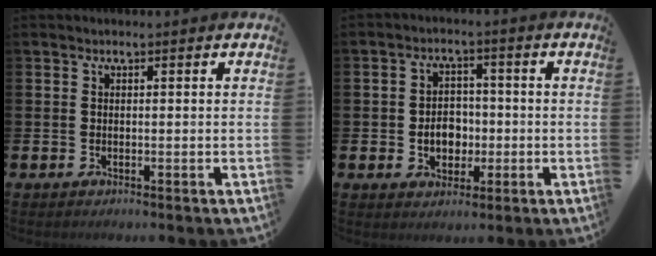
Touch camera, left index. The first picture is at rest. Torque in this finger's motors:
{"motor_torque": [0.17, -0.09, 0.13, 0.09]}